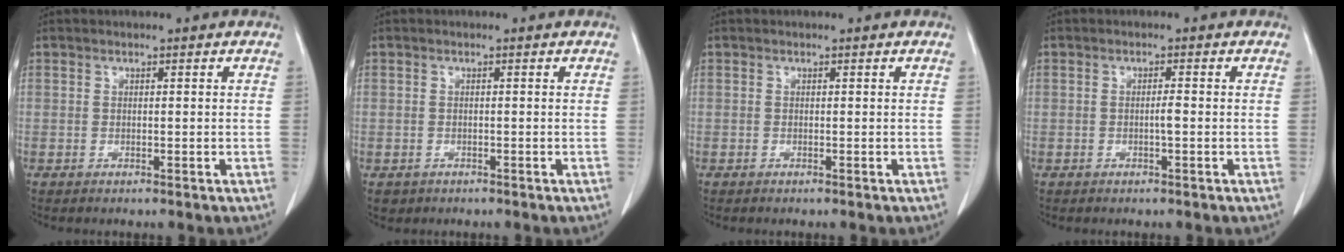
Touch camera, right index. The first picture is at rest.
{"total": 1.8, "force": [-0.8, 1.6, 0.1], "torque": [-0.007, 0.004, -0.008]}
{"total": 0.0}
{"total": 1.2, "force": [-0.3, 0.1, 1.2], "torque": [-0.022, 0.001, -0.004]}